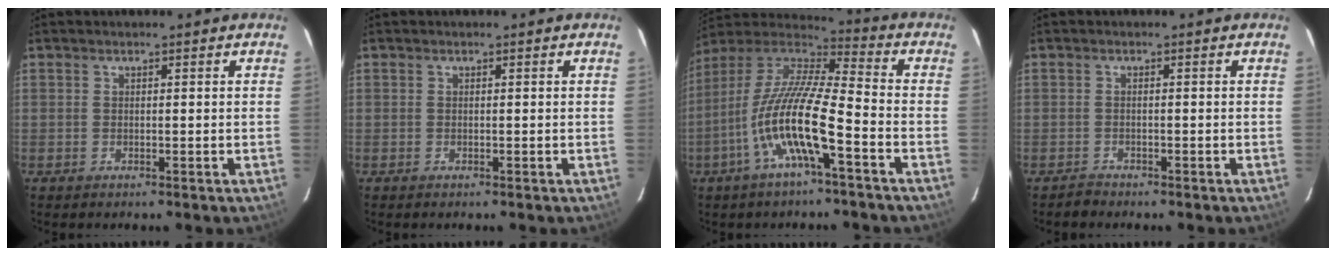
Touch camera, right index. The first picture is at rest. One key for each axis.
{"total": 0.0}
{"total": 15.7, "fx": -6.2, "fy": 2.2, "fz": 14.2, "tx": -0.266, "ty": -0.011, "tz": -0.126}
{"total": 1.4, "fx": -1.2, "fy": 0.5, "fz": -0.3, "tx": 0.001, "ty": 0.006, "tz": -0.023}